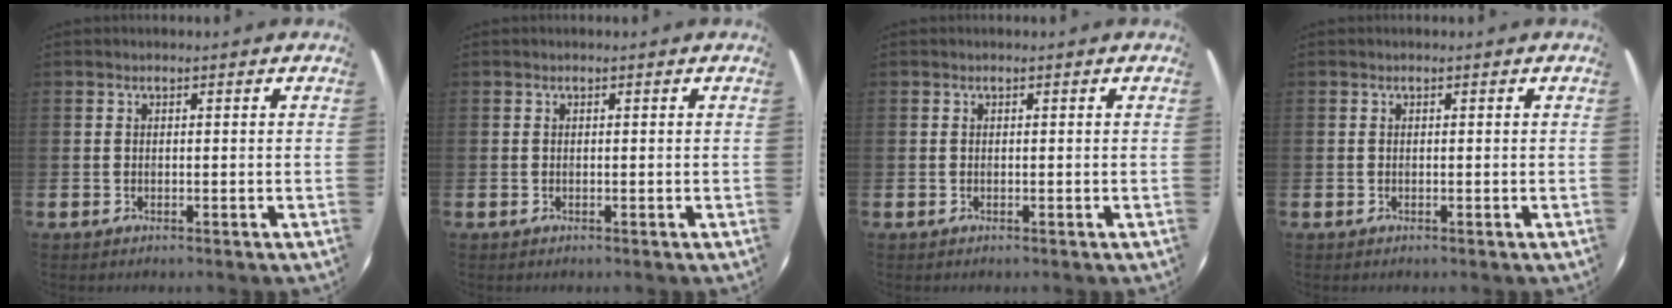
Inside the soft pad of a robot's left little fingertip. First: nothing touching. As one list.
[{"total": 0.0}, {"total": 0.0}, {"total": 0.0}]